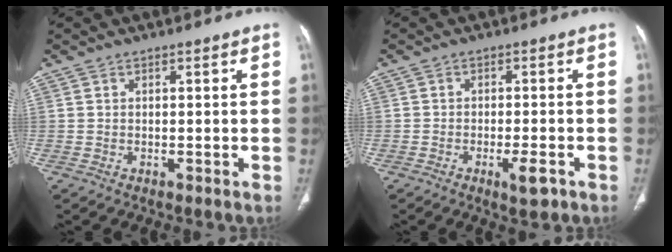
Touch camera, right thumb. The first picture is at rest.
{"total": 3.9, "force": [-2.0, 1.3, 3.1], "torque": [-0.046, 0.004, -0.028]}